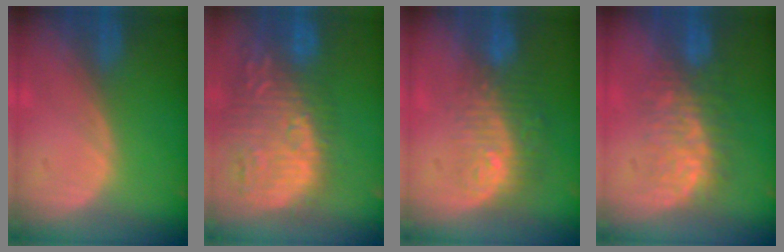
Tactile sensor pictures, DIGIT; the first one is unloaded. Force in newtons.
{"total": 14.4, "press": 12.5, "slide": 7.2}
{"total": 9.7, "press": 8.0, "slide": 5.5}
{"total": 7.6, "press": 7.5, "slide": 1.2}